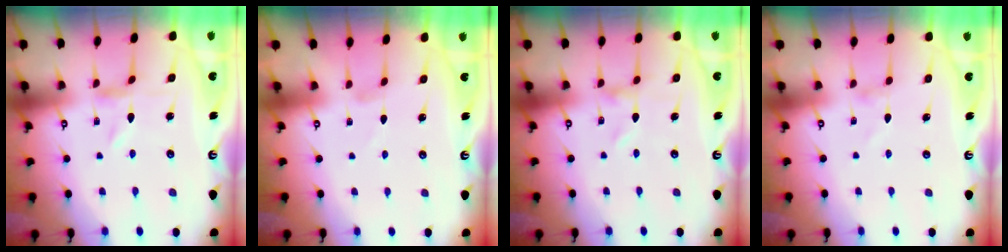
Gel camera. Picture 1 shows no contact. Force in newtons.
{"total": 0.0}
{"total": 0.0}
{"total": 1.4, "press": 1.4, "slide": 0.1}